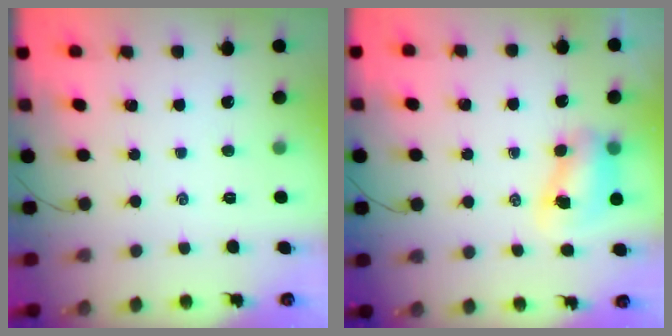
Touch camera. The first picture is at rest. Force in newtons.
{"total": 8.0, "press": 7.9, "slide": 1.0}